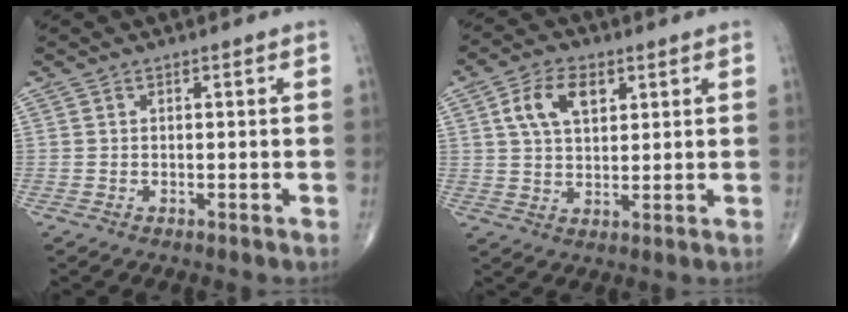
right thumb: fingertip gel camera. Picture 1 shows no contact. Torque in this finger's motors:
{"motor_torque": [0.13, 0.16, 0.60, 0.43, 0.26]}